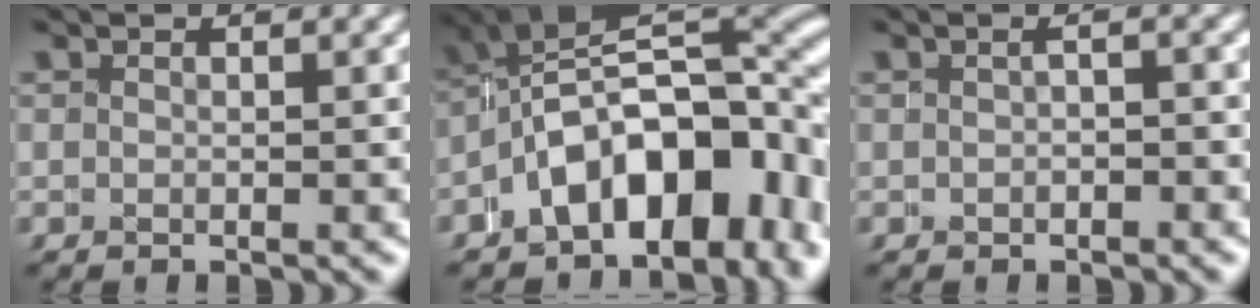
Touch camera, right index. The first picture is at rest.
{"total": 10.3, "force": [-1.4, 6.0, 8.3], "torque": [-0.134, 0.000, -0.029]}
{"total": 0.7, "force": [-0.5, 0.0, 0.5], "torque": [-0.005, 0.003, -0.006]}